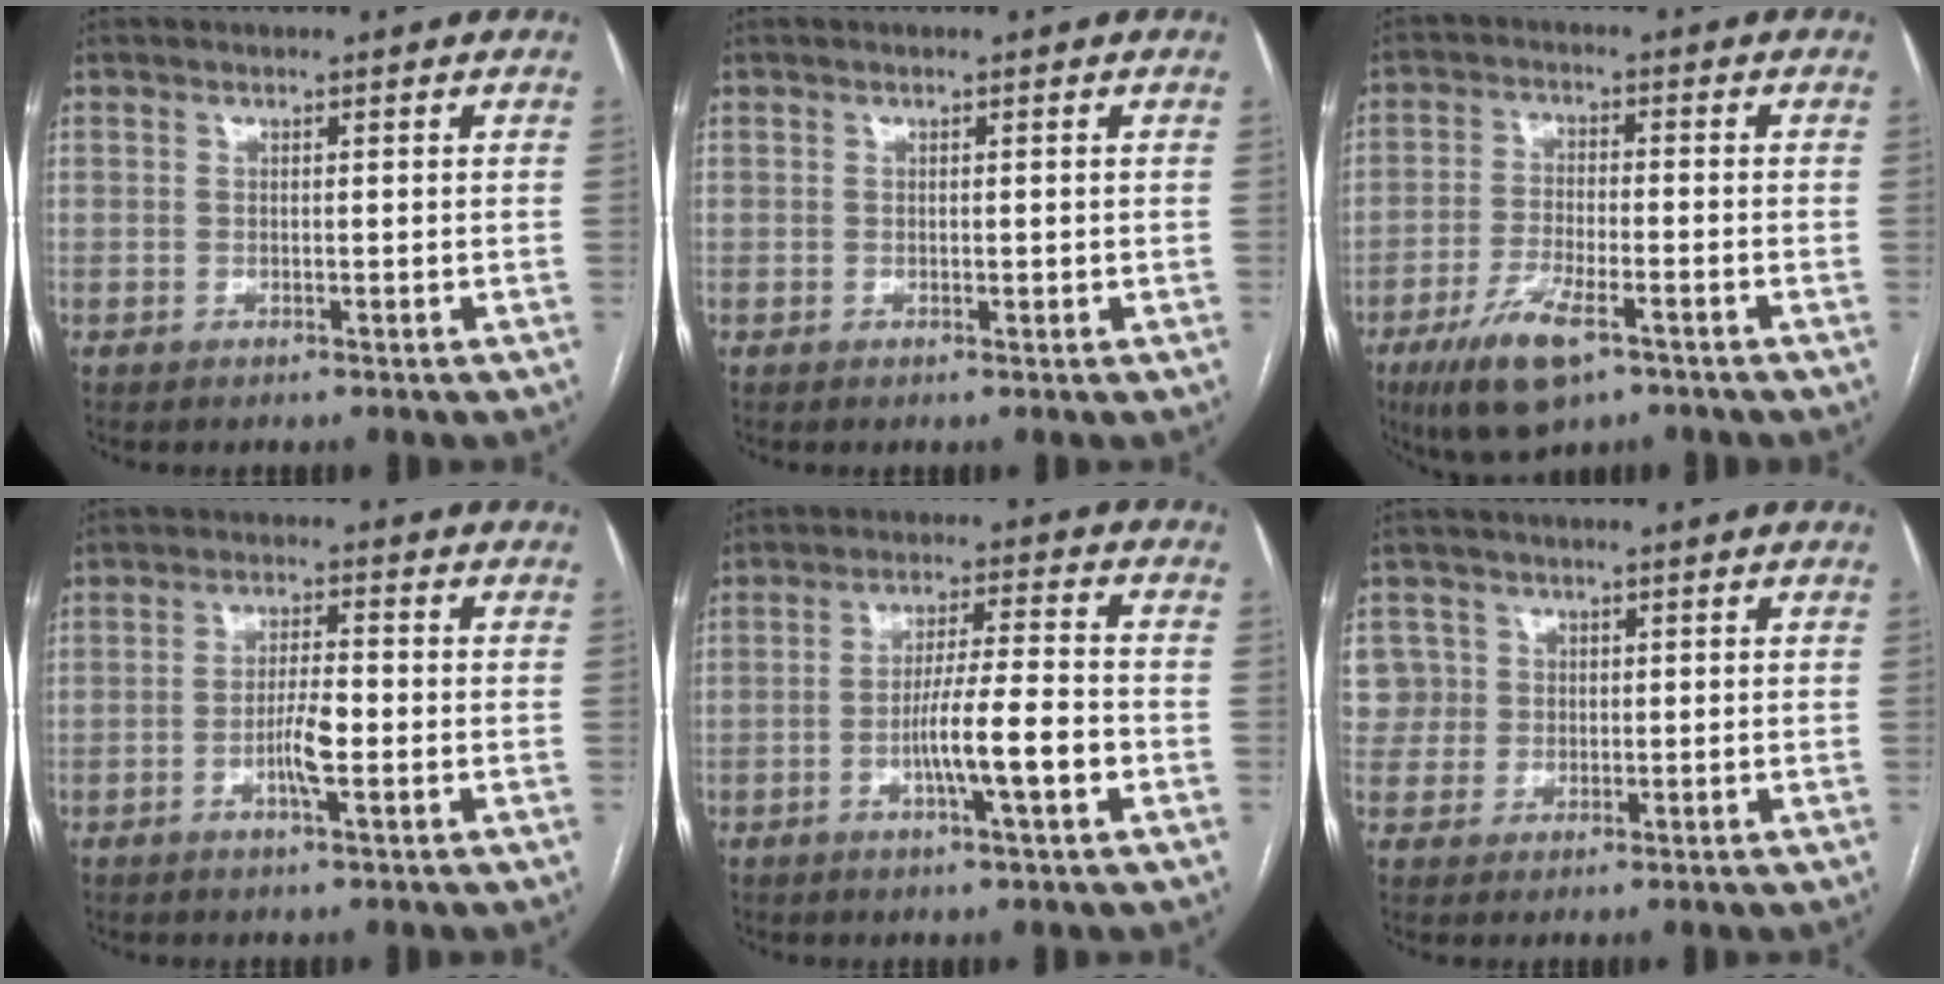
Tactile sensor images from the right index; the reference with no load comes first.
{"total": 0.7, "force": [-0.1, 0.3, 0.6], "torque": [-0.009, -0.001, 0.000]}
{"total": 9.5, "force": [-5.5, 2.8, 7.2], "torque": [-0.138, -0.016, -0.093]}
{"total": 4.6, "force": [-1.5, 0.5, 4.3], "torque": [-0.082, 0.000, -0.029]}
{"total": 8.7, "force": [-2.9, 0.3, 8.2], "torque": [-0.141, 0.004, -0.052]}
{"total": 5.1, "force": [1.2, 5.0, 0.0], "torque": [0.013, 0.019, 0.026]}